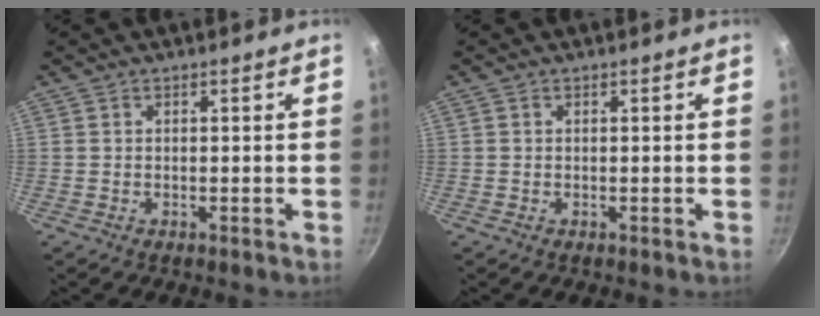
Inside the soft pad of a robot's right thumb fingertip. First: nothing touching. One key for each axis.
{"total": 0.0}